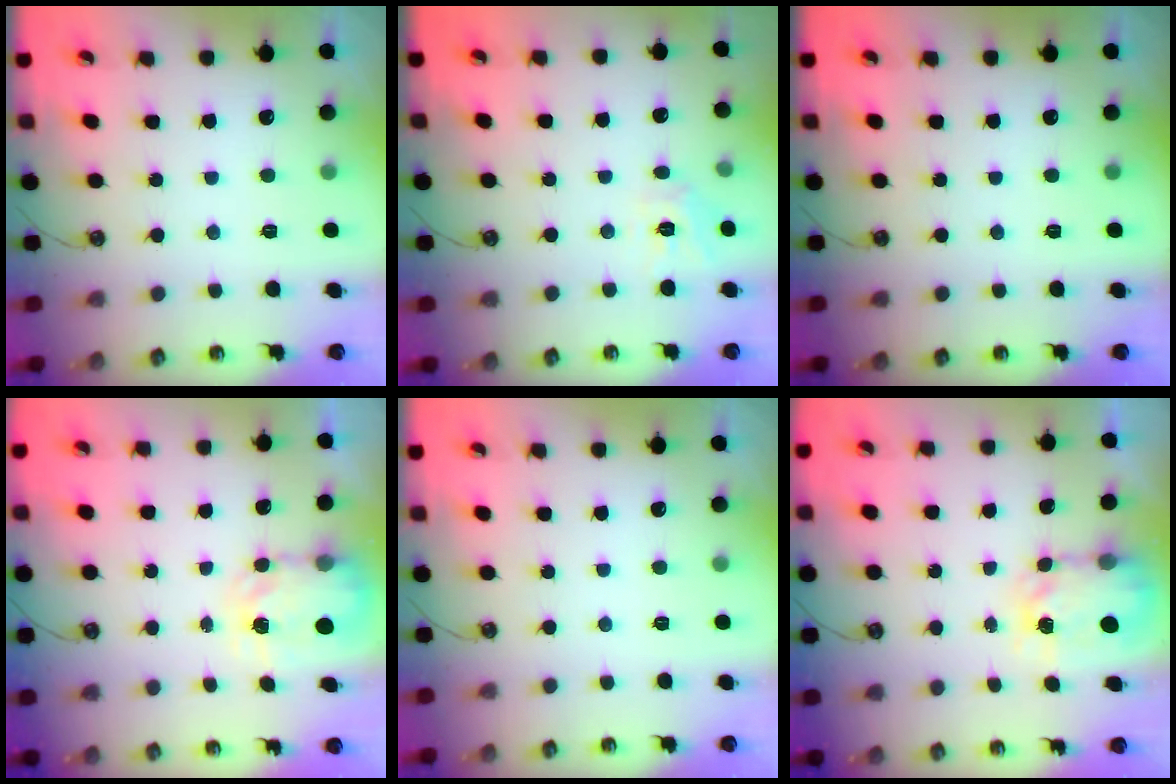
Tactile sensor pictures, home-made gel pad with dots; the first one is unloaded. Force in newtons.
{"total": 7.0, "press": 7.0, "slide": 0.5}
{"total": 0.0}
{"total": 5.0, "press": 5.0, "slide": 0.3}
{"total": 0.0}
{"total": 6.2, "press": 6.2, "slide": 0.6}